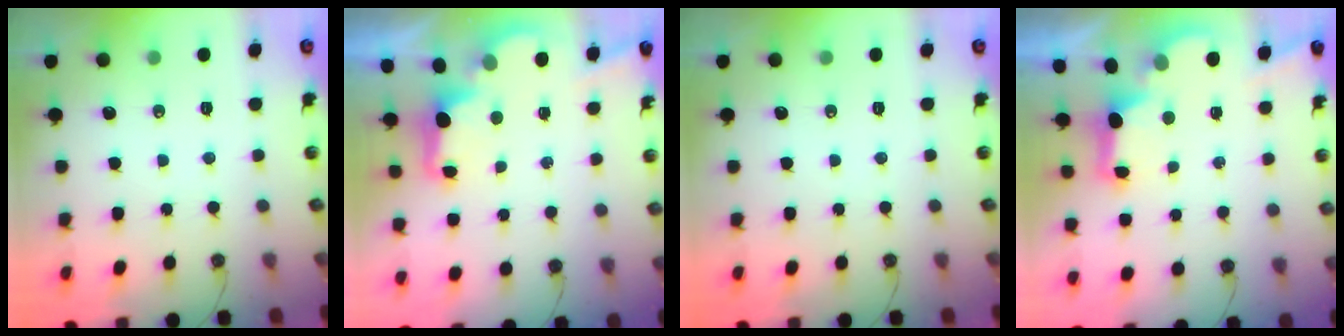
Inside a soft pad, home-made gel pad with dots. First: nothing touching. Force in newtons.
{"total": 2.7, "press": 2.6, "slide": 0.8}
{"total": 0.0}
{"total": 2.7, "press": 2.6, "slide": 0.9}